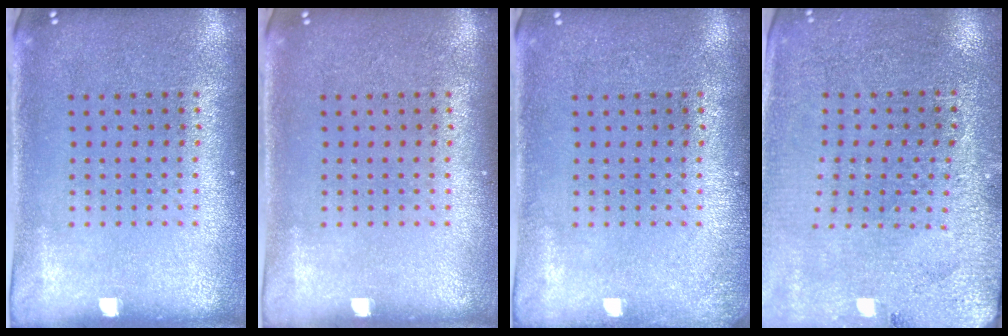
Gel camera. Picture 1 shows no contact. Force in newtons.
{"total": 0.0}
{"total": 0.9, "press": 0.9, "slide": 0.2}
{"total": 2.8, "press": 2.8, "slide": 0.3}